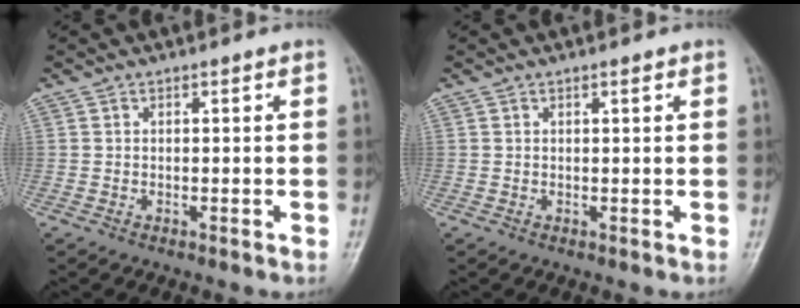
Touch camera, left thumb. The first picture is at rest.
{"total": 0.8, "force": [0.5, 0.2, 0.6], "torque": [-0.009, 0.000, 0.006]}